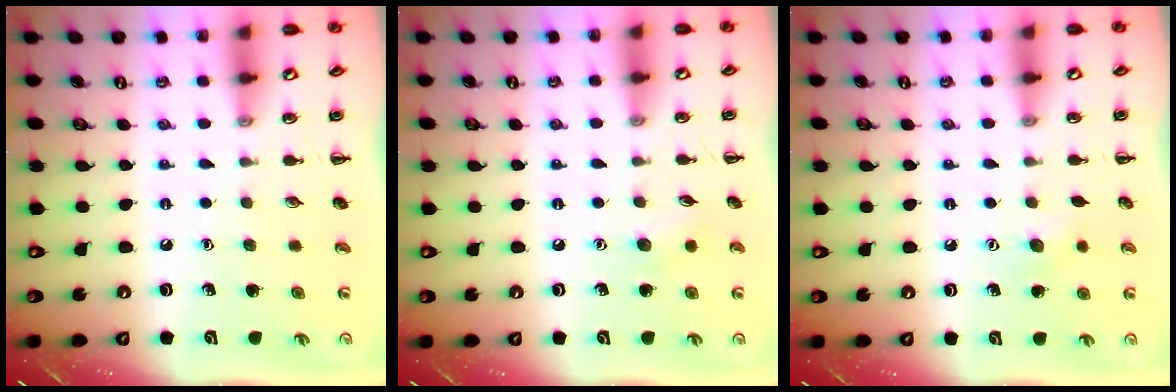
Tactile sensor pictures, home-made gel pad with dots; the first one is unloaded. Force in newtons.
{"total": 5.3, "press": 5.2, "slide": 1.3}
{"total": 5.5, "press": 5.3, "slide": 1.4}